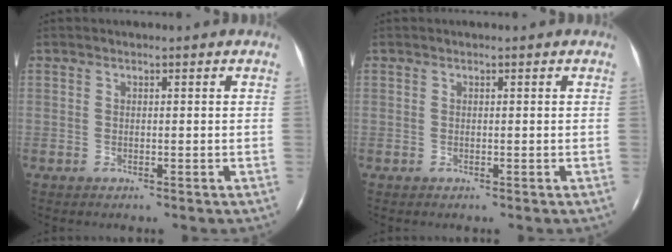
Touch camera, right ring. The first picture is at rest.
{"total": 0.0}